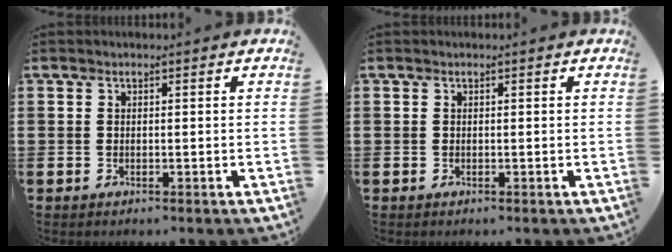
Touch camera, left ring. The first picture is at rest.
{"total": 0.0}